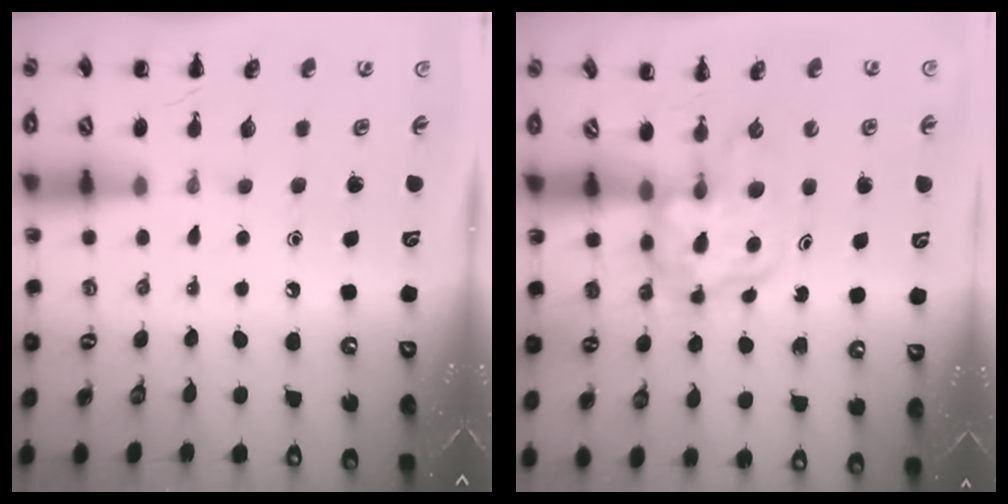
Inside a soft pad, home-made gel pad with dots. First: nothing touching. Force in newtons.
{"total": 4.7, "press": 4.6, "slide": 1.1}